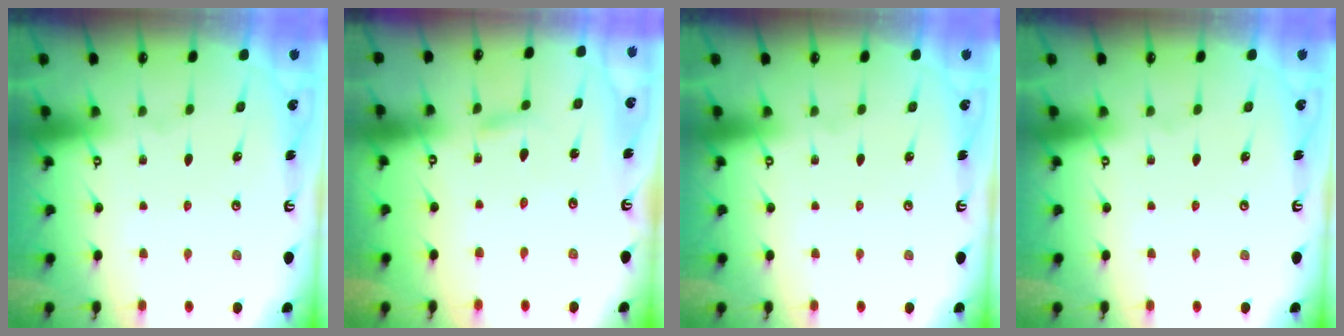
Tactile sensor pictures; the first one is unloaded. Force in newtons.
{"total": 2.5, "press": 2.5, "slide": 0.2}
{"total": 0.0}
{"total": 0.0}